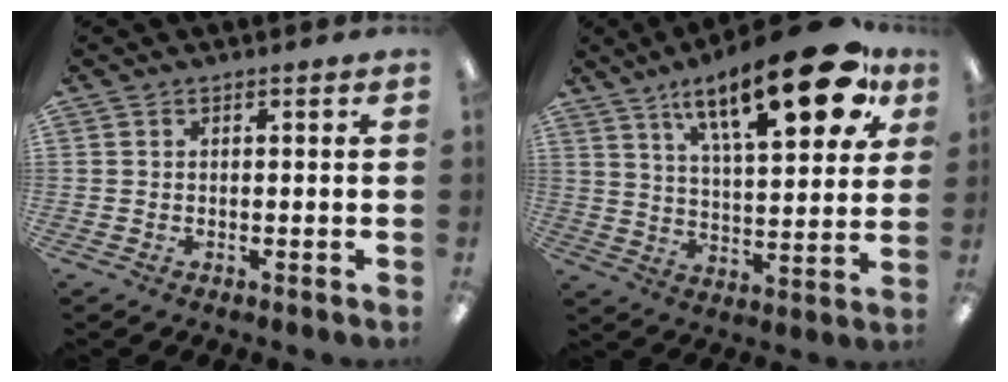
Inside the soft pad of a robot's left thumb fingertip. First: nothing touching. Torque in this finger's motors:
{"motor_torque": [0.47, 0.64, 1.39, -1.38, 0.18]}